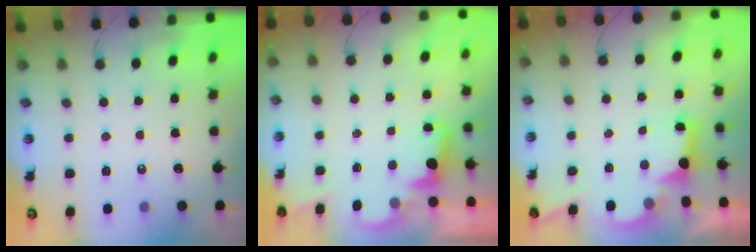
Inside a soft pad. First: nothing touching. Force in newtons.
{"total": 2.4, "press": 2.4, "slide": 0.5}
{"total": 2.9, "press": 2.8, "slide": 0.9}